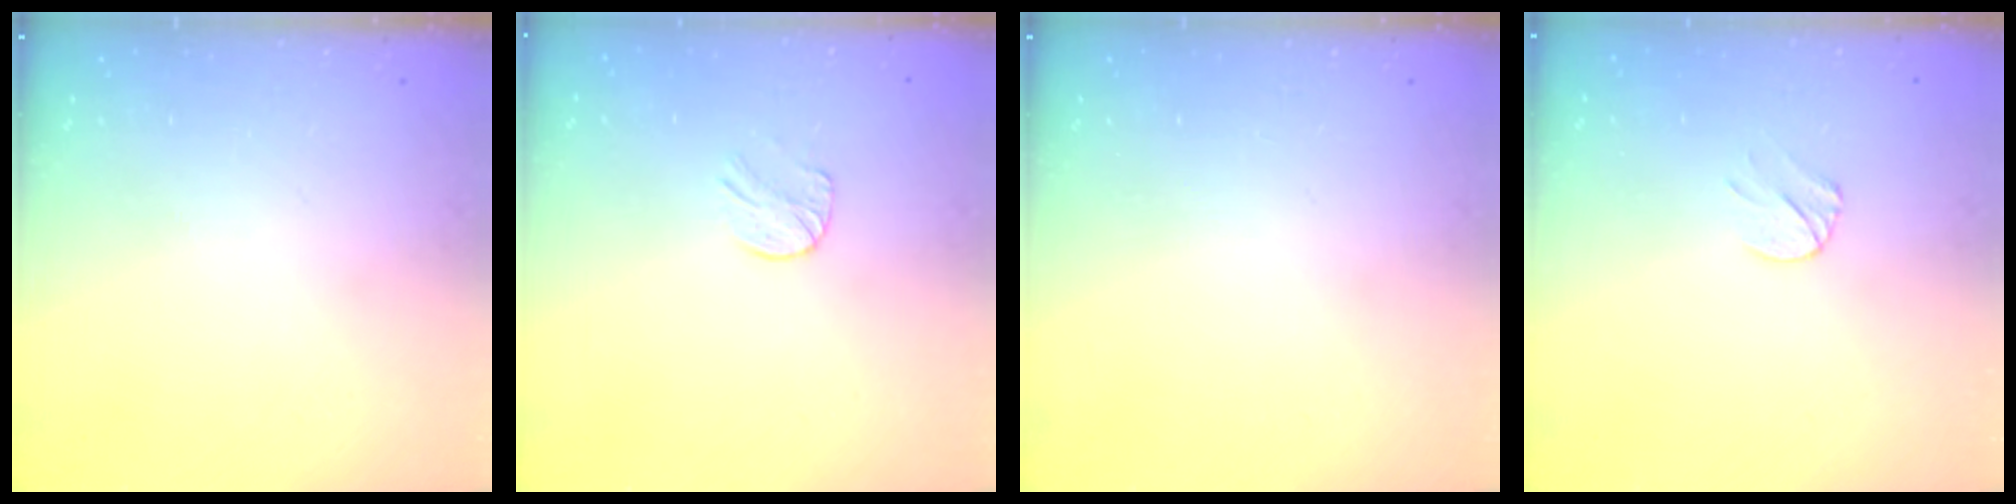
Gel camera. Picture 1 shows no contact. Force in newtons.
{"total": 5.4, "press": 5.4, "slide": 0.5}
{"total": 0.0}
{"total": 5.6, "press": 5.5, "slide": 0.7}